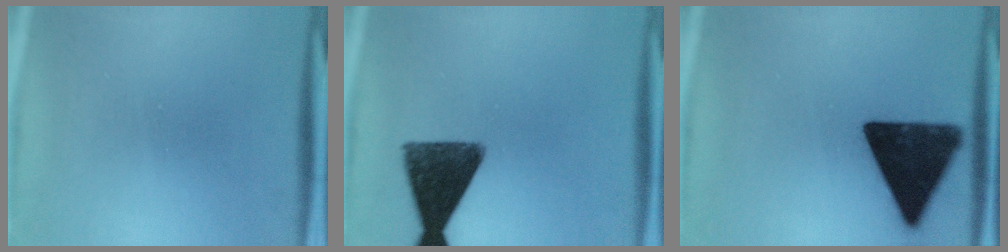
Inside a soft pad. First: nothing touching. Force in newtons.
{"total": 12.6}
{"total": 16.5}